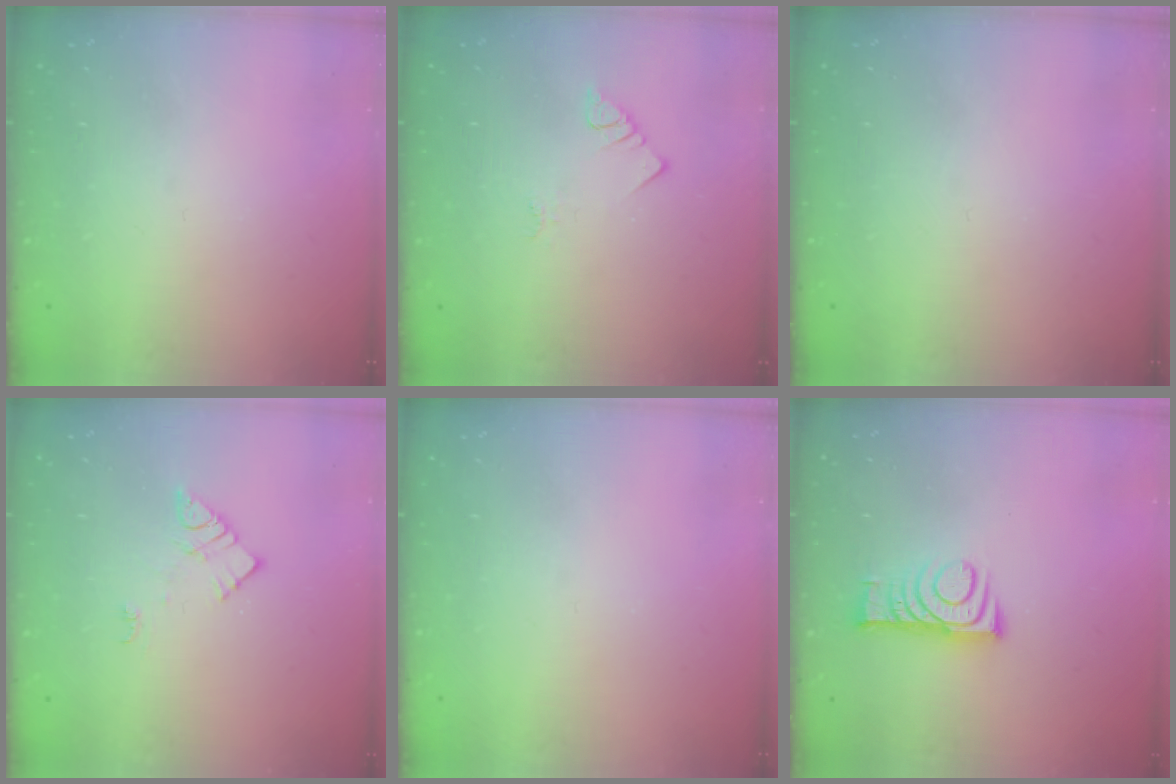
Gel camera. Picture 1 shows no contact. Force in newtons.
{"total": 2.0, "press": 2.0, "slide": 0.4}
{"total": 0.0}
{"total": 8.3, "press": 8.2, "slide": 0.5}
{"total": 0.0}
{"total": 8.8, "press": 8.8, "slide": 0.1}